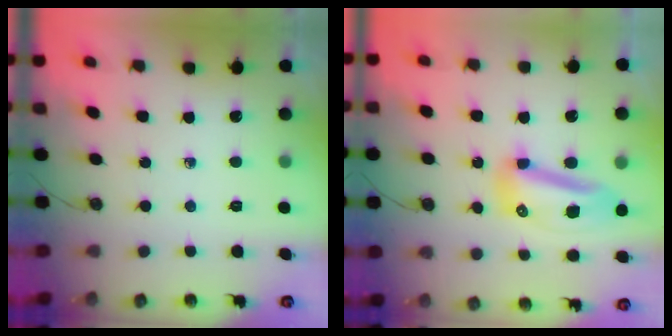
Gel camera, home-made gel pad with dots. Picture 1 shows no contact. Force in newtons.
{"total": 11.5, "press": 11.4, "slide": 1.3}